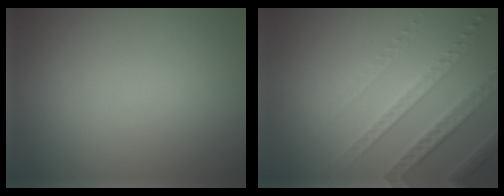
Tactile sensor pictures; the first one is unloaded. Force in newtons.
{"total": 5.0, "press": 3.2, "slide": 3.9}